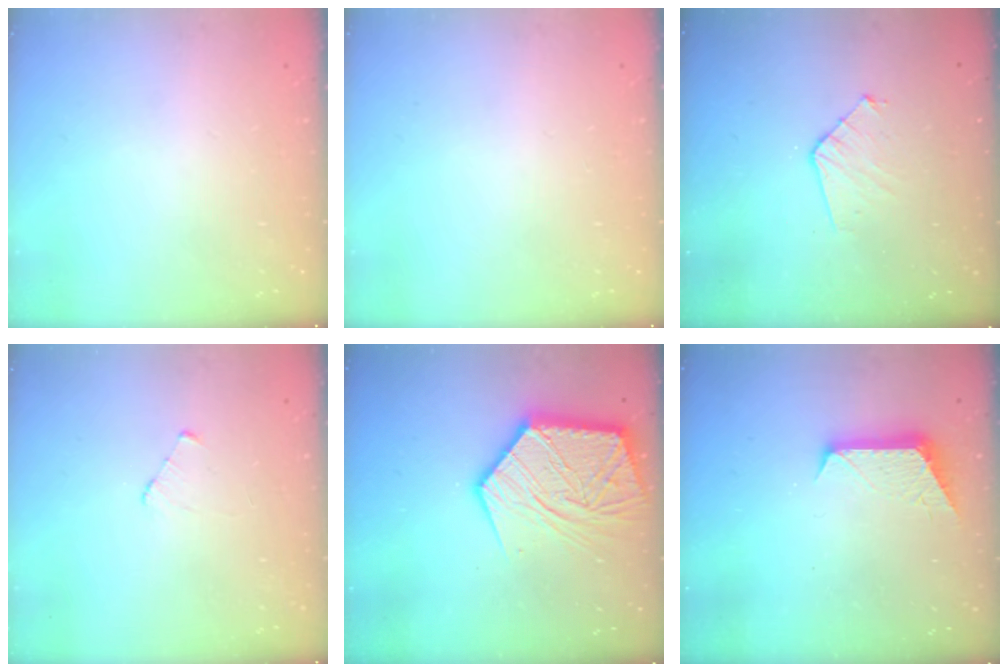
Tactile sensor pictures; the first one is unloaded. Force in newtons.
{"total": 0.0}
{"total": 7.4, "press": 7.4, "slide": 0.7}
{"total": 3.0, "press": 2.9, "slide": 0.3}
{"total": 22.6, "press": 22.5, "slide": 2.1}
{"total": 8.3, "press": 8.3, "slide": 0.5}